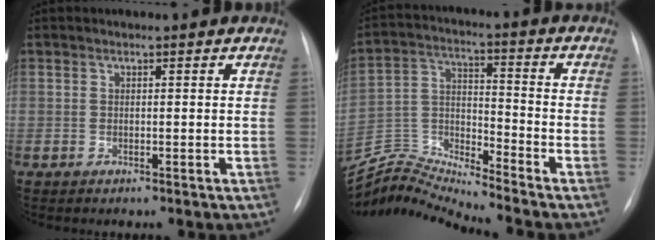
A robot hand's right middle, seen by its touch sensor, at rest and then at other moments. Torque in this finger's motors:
{"motor_torque": [-0.25, 0.06, -0.24, -0.07]}